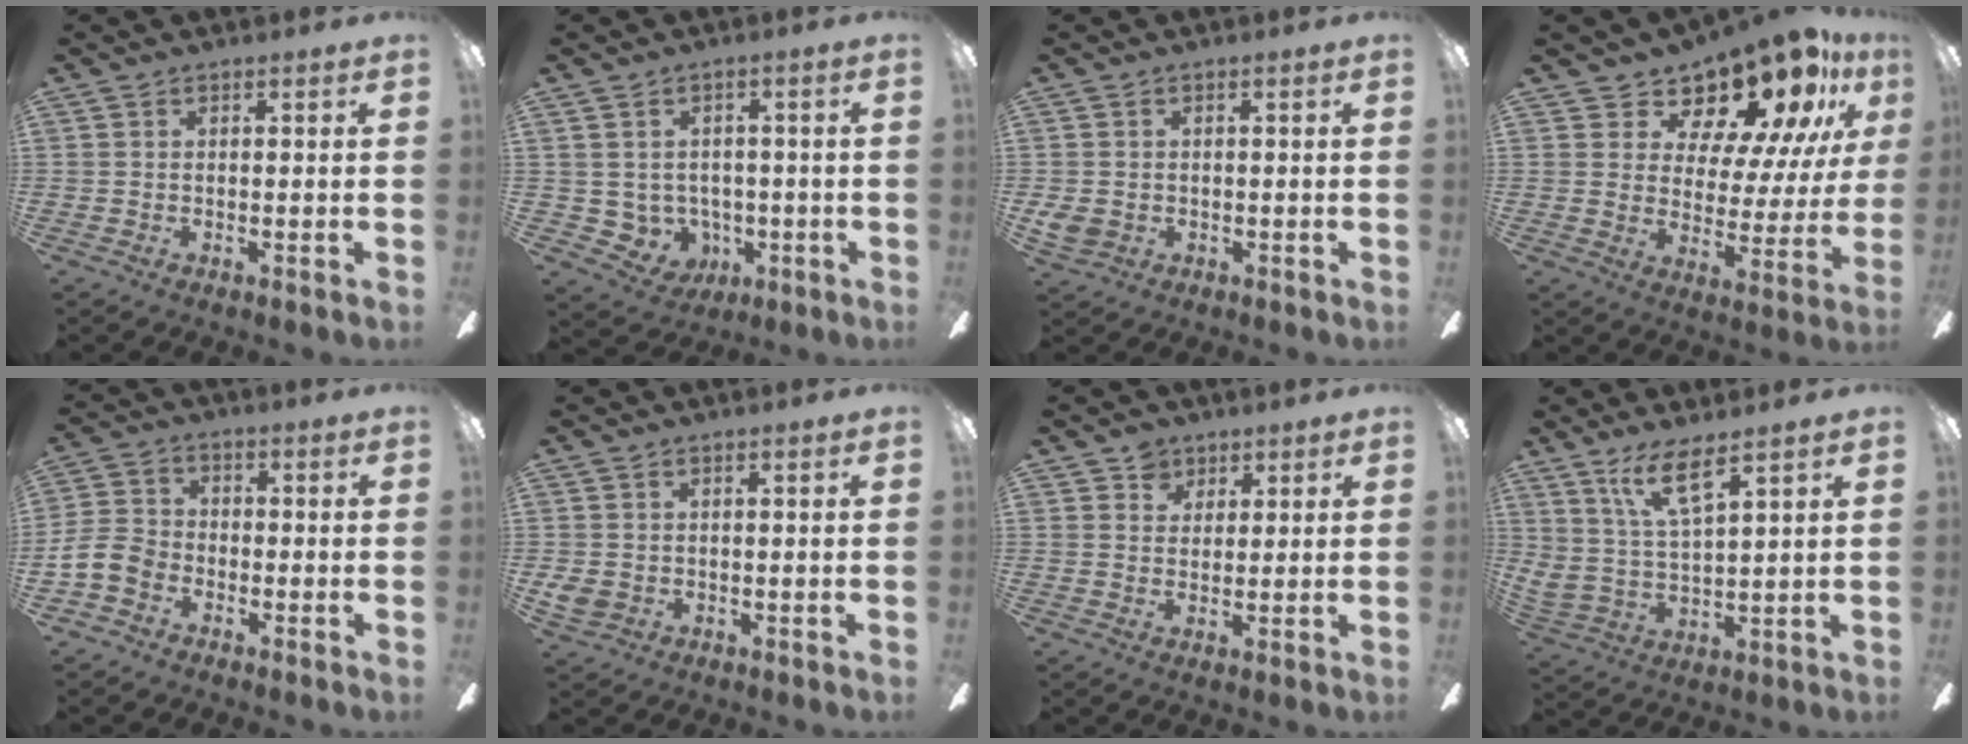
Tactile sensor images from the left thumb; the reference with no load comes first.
{"total": 5.4, "force": [0.2, 5.3, 1.0], "torque": [-0.052, -0.004, 0.013]}
{"total": 3.0, "force": [-0.8, 2.4, 1.6], "torque": [-0.041, 0.002, -0.017]}
{"total": 15.2, "force": [12.3, 6.3, 6.2], "torque": [-0.105, -0.099, 0.209]}
{"total": 7.4, "force": [-3.7, 5.4, 3.5], "torque": [-0.087, 0.023, -0.070]}
{"total": 2.7, "force": [-0.6, 2.2, 1.4], "torque": [-0.031, 0.003, -0.012]}
{"total": 4.2, "force": [2.8, 3.0, 0.5], "torque": [-0.005, -0.005, 0.051]}
{"total": 10.6, "force": [7.2, 2.8, 7.2], "torque": [-0.146, -0.027, 0.134]}